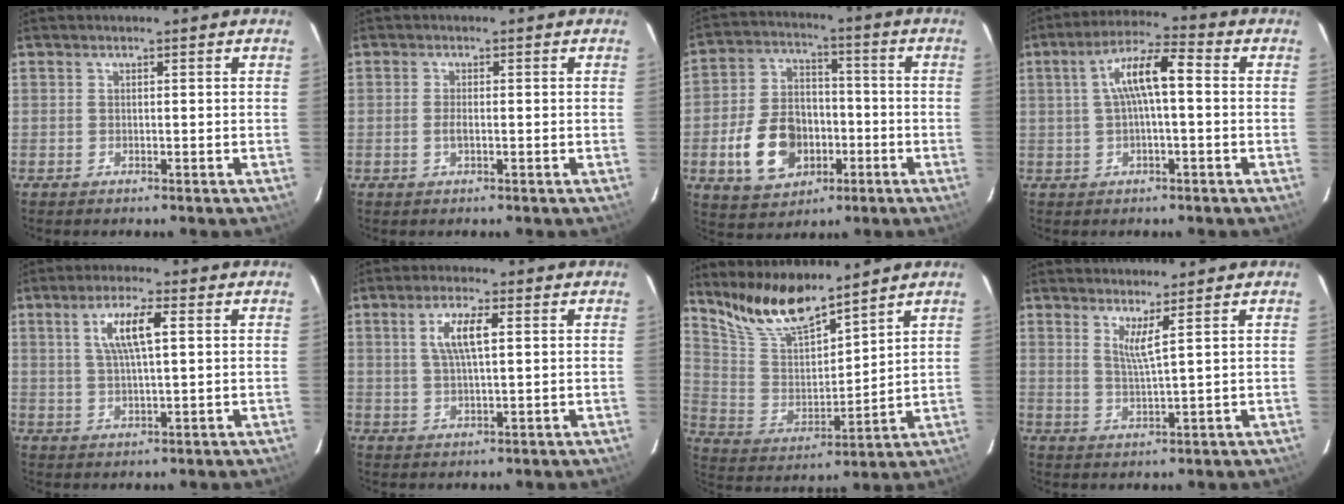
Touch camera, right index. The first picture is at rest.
{"total": 1.2, "force": [-0.4, 0.3, 1.1], "torque": [-0.025, -0.001, -0.008]}
{"total": 14.0, "force": [-4.7, 9.8, 8.7], "torque": [-0.203, 0.013, -0.066]}
{"total": 8.2, "force": [0.6, 1.8, 8.0], "torque": [-0.150, 0.020, 0.012]}
{"total": 6.9, "force": [2.1, 1.2, 6.4], "torque": [-0.120, 0.004, 0.040]}
{"total": 5.8, "force": [1.7, 1.3, 5.4], "torque": [-0.102, 0.004, 0.032]}
{"total": 13.9, "force": [11.6, 3.1, 6.9], "torque": [-0.146, 0.001, 0.231]}
{"total": 3.3, "force": [2.1, -0.8, 2.4], "torque": [-0.049, -0.015, 0.033]}